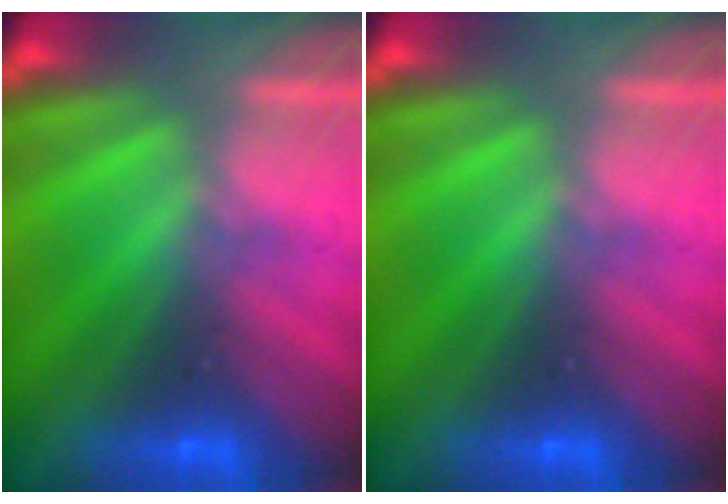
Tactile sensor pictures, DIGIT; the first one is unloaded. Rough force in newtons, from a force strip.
{"total": 0.0}